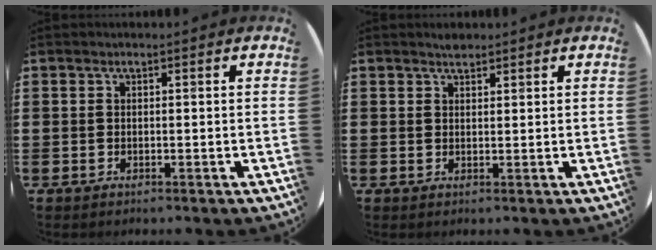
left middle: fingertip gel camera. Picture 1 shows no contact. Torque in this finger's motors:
{"motor_torque": [0.33, -0.32, 0.00, 0.01]}